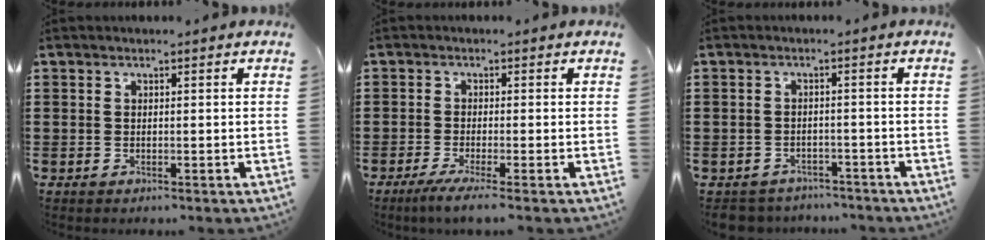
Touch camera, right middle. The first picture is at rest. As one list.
[{"total": 2.4, "force": [-1.6, -0.4, 1.8], "torque": [-0.038, -0.012, -0.029]}, {"total": 2.5, "force": [-2.4, 0.4, -0.2], "torque": [-0.006, -0.003, -0.054]}]